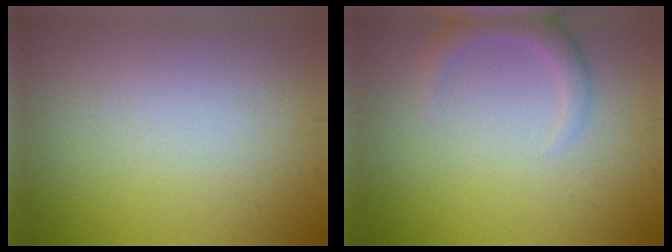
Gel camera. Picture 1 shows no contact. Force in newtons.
{"total": 2.4, "press": 2.4, "slide": 0.3}